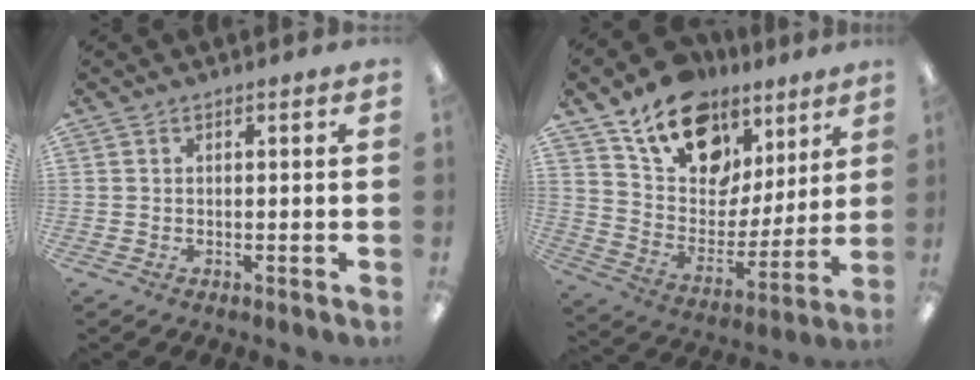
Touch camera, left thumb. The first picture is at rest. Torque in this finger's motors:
{"motor_torque": [2.33, 2.70, 1.43, -1.34, 0.14]}